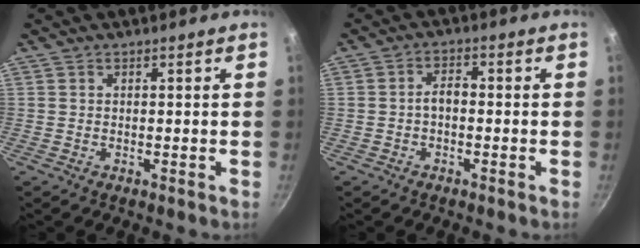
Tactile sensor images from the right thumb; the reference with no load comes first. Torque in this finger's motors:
{"motor_torque": [0.35, 0.63, 0.80, -0.11, 0.01]}